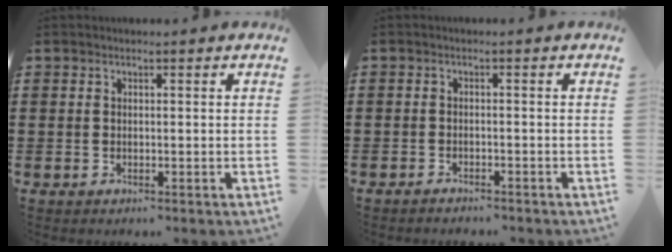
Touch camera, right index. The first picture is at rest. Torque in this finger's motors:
{"motor_torque": [-1.07, 1.07, -0.24, -0.06]}